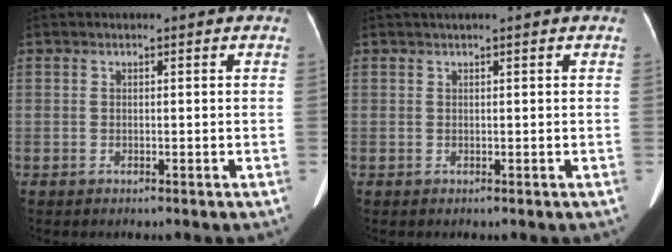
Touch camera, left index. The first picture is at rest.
{"total": 2.1, "force": [1.7, -0.1, 1.2], "torque": [-0.017, 0.029, 0.027]}